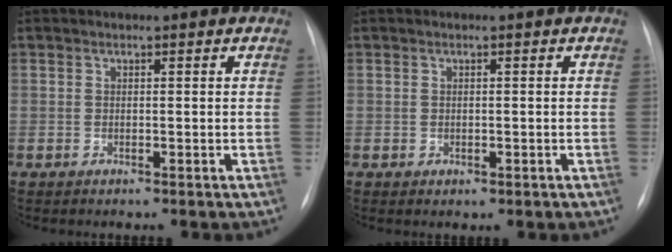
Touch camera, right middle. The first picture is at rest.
{"total": 0.8, "force": [-0.2, 0.6, 0.5], "torque": [-0.008, -0.001, 0.000]}